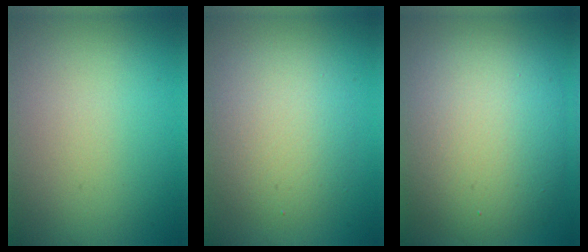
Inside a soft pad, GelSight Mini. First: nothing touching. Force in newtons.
{"total": 4.3, "press": 4.3, "slide": 0.1}
{"total": 10.2, "press": 10.2, "slide": 0.5}